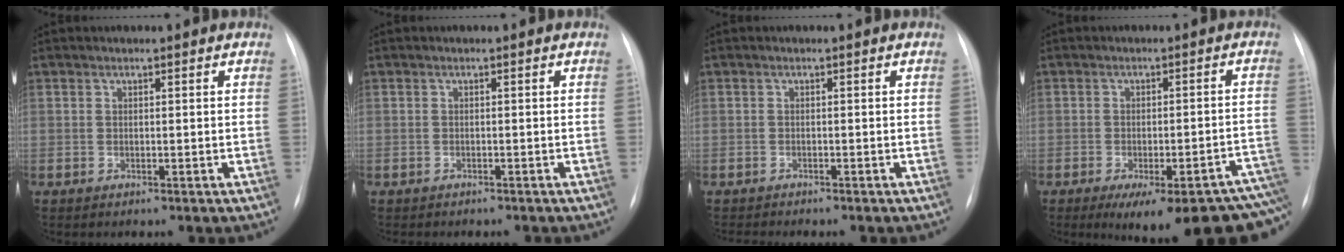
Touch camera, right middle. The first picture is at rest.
{"total": 2.6, "force": [-2.2, 0.9, 0.9], "torque": [-0.017, -0.004, -0.022]}
{"total": 2.2, "force": [-2.1, -0.1, 0.7], "torque": [-0.008, -0.004, -0.029]}
{"total": 19.5, "force": [-14.7, 3.8, 12.2], "torque": [-0.071, 0.009, -0.173]}